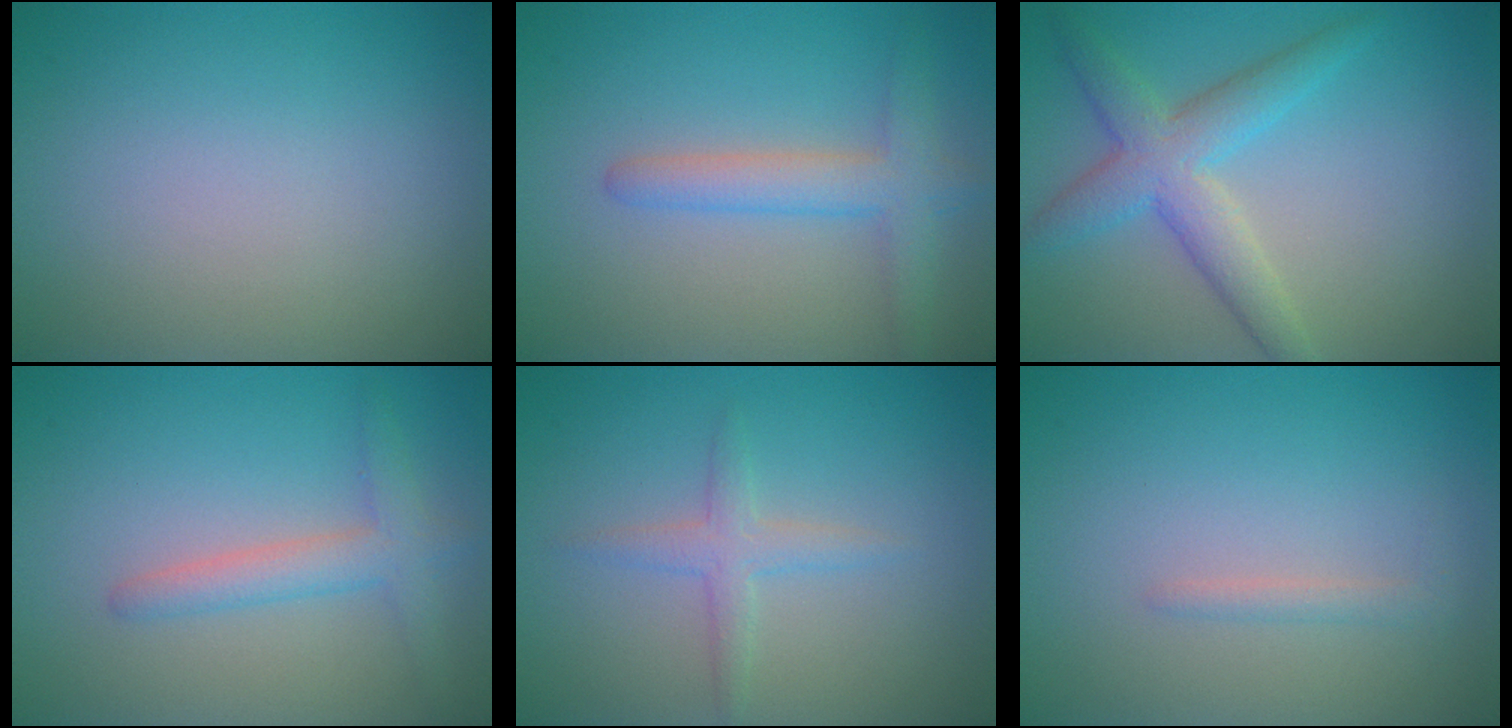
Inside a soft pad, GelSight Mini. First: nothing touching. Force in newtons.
{"total": 3.4, "press": 3.4, "slide": 0.2}
{"total": 4.7, "press": 4.7, "slide": 0.2}
{"total": 2.7, "press": 2.7, "slide": 0.2}
{"total": 1.7, "press": 1.7, "slide": 0.1}
{"total": 0.9, "press": 0.9, "slide": 0.1}